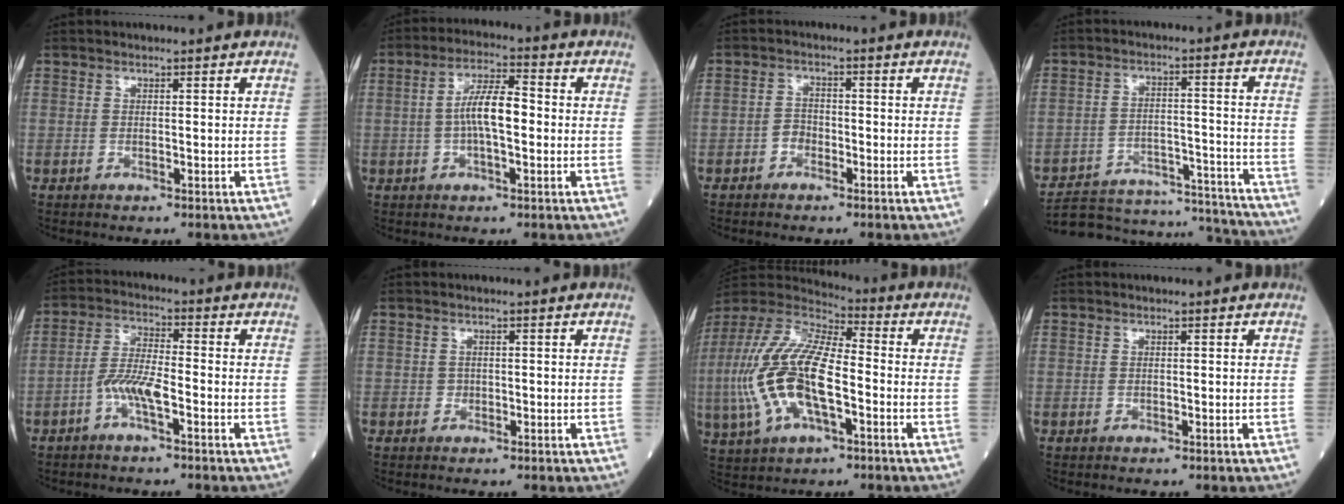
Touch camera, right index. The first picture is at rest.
{"total": 7.2, "force": [-0.4, 1.9, 7.0], "torque": [-0.135, 0.016, -0.011]}
{"total": 2.1, "force": [-1.3, 1.5, 0.8], "torque": [-0.007, 0.008, -0.027]}
{"total": 19.1, "force": [-18.6, 3.1, 3.4], "torque": [-0.066, 0.023, -0.260]}
{"total": 5.8, "force": [-2.5, 1.1, 5.1], "torque": [-0.110, 0.009, -0.051]}
{"total": 0.6, "force": [-0.3, 0.6, 0.0], "torque": [0.006, 0.005, -0.007]}
{"total": 17.7, "force": [-3.4, 6.7, 16.1], "torque": [-0.359, 0.001, -0.066]}
{"total": 0.0}